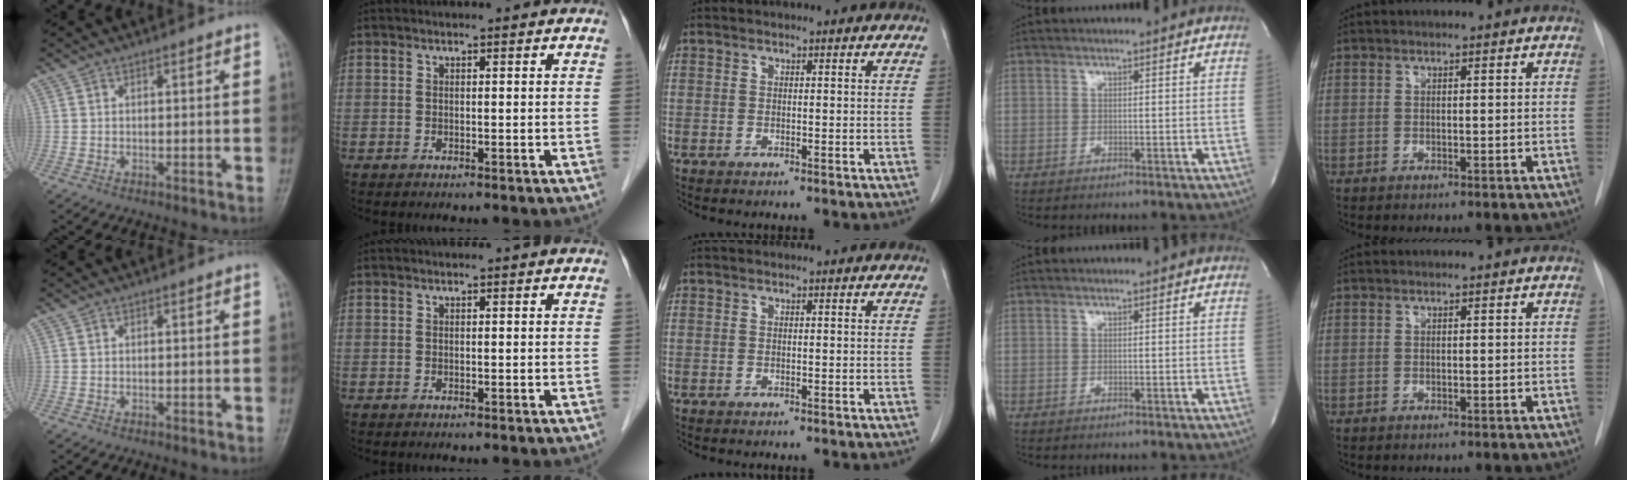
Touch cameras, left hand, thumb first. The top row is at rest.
{}